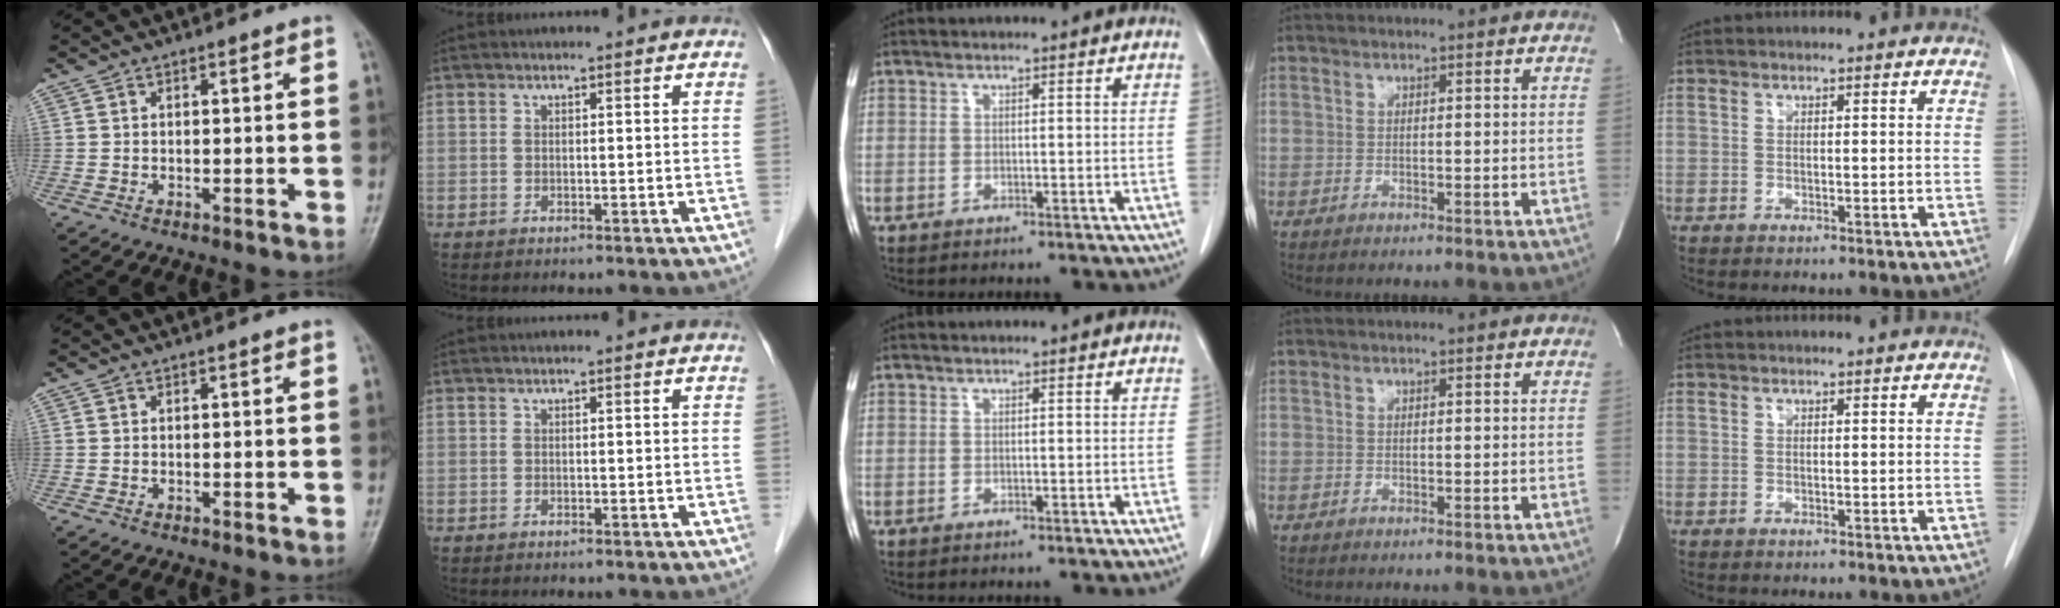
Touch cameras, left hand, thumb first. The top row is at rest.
{}